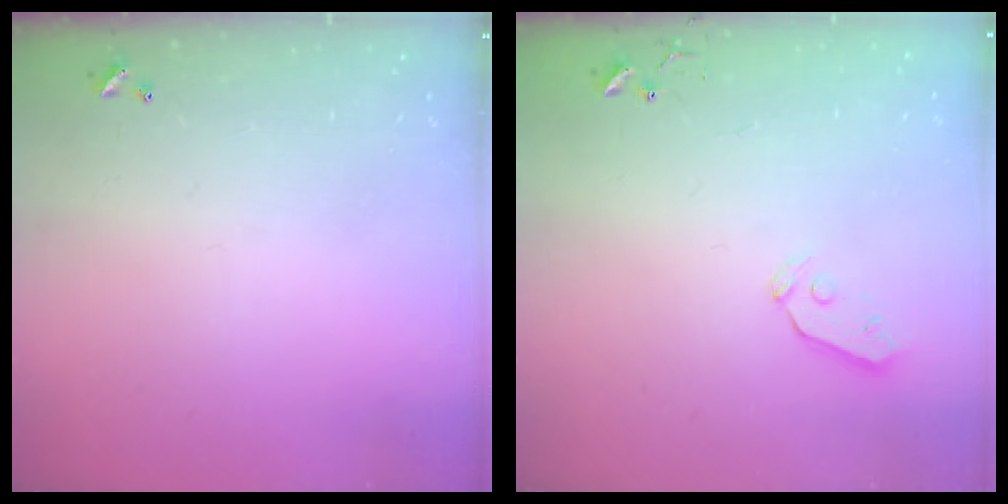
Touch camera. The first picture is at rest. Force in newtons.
{"total": 4.0, "press": 3.9, "slide": 0.8}